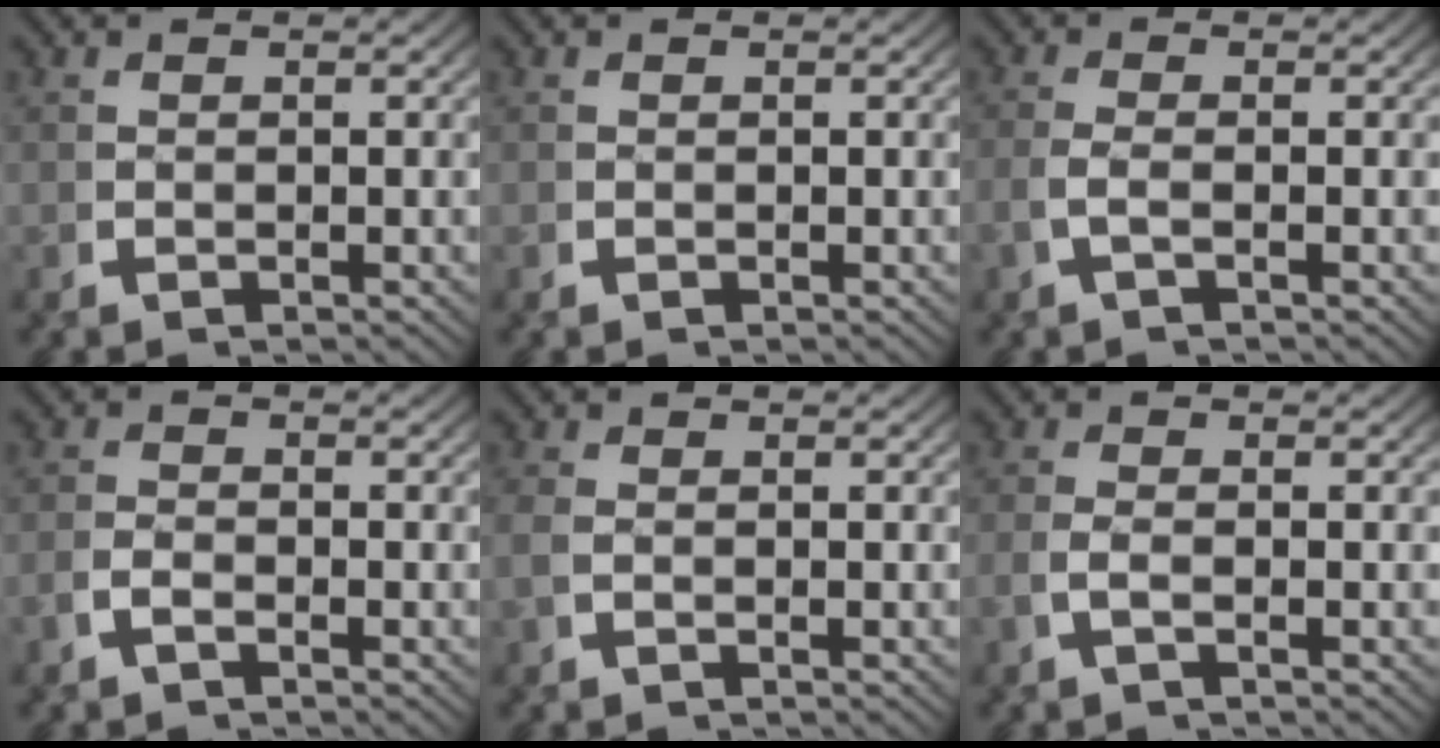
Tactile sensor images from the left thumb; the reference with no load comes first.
{"total": 0.0}
{"total": 1.6, "force": [-0.2, 0.1, 1.6], "torque": [-0.047, -0.001, -0.003]}
{"total": 1.2, "force": [-1.0, 0.4, 0.6], "torque": [-0.016, -0.002, -0.022]}
{"total": 0.9, "force": [0.0, 0.4, 0.8], "torque": [-0.030, -0.002, 0.004]}
{"total": 1.3, "force": [-0.3, 0.1, 1.2], "torque": [-0.038, -0.002, -0.005]}